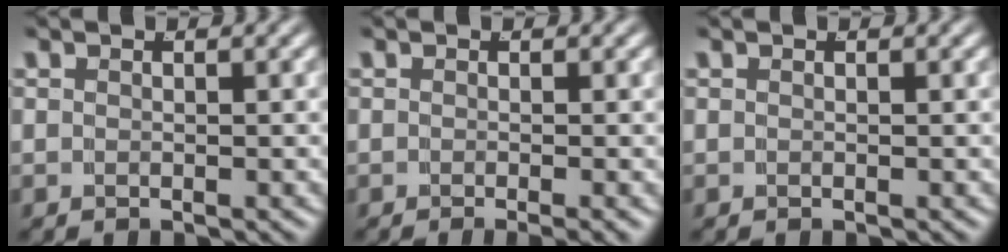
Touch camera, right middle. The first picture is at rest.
{"total": 1.6, "force": [-1.1, -0.1, 1.1], "torque": [-0.010, -0.004, -0.017]}
{"total": 0.0}